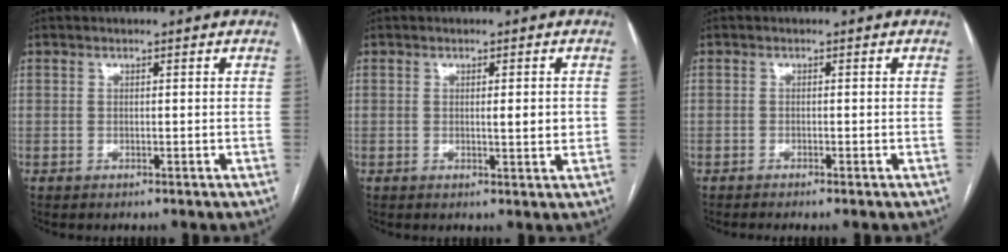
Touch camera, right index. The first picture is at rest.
{"total": 2.7, "force": [0.3, 0.5, 2.7], "torque": [-0.039, -0.002, 0.005]}
{"total": 0.8, "force": [-0.6, 0.0, 0.6], "torque": [-0.012, -0.001, -0.010]}